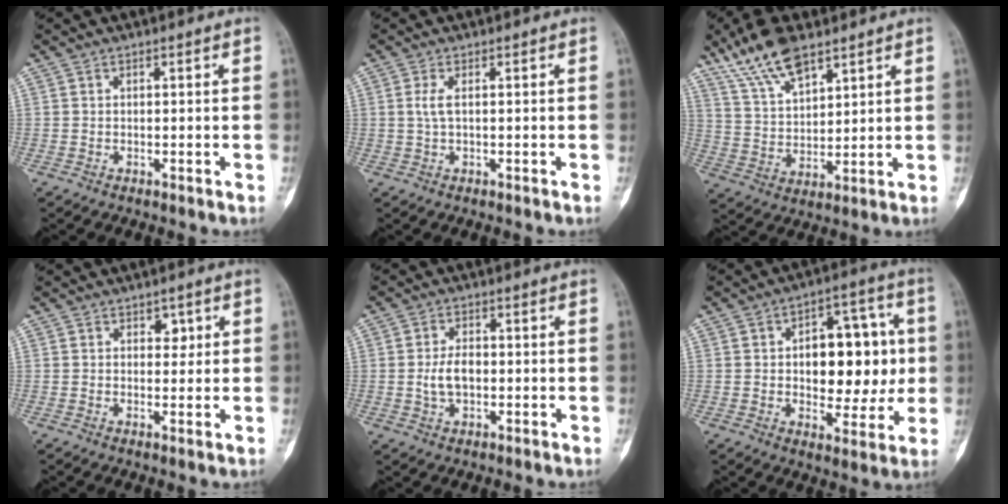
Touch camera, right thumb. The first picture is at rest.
{"total": 2.3, "force": [0.3, 0.9, 2.1], "torque": [-0.046, 0.002, 0.008]}
{"total": 12.6, "force": [8.8, 5.0, 7.5], "torque": [-0.126, -0.031, 0.174]}
{"total": 2.5, "force": [1.0, 1.9, 1.4], "torque": [0.007, -0.004, 0.014]}
{"total": 5.1, "force": [-0.5, 3.3, 3.9], "torque": [-0.064, 0.008, -0.008]}
{"total": 17.0, "force": [0.9, 10.1, 13.6], "torque": [-0.135, 0.025, 0.017]}